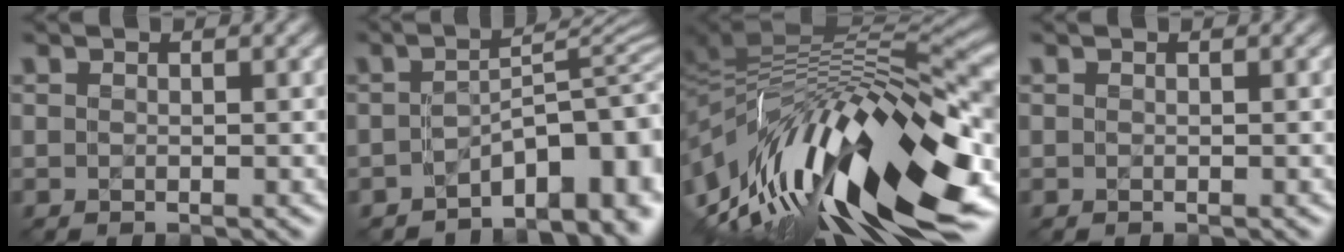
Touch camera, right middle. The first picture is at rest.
{"total": 8.9, "force": [-4.7, 3.6, 6.7], "torque": [-0.075, -0.004, -0.072]}
{"total": 17.4, "force": [-3.5, 6.9, 15.6], "torque": [-0.279, -0.006, -0.057]}
{"total": 0.0}